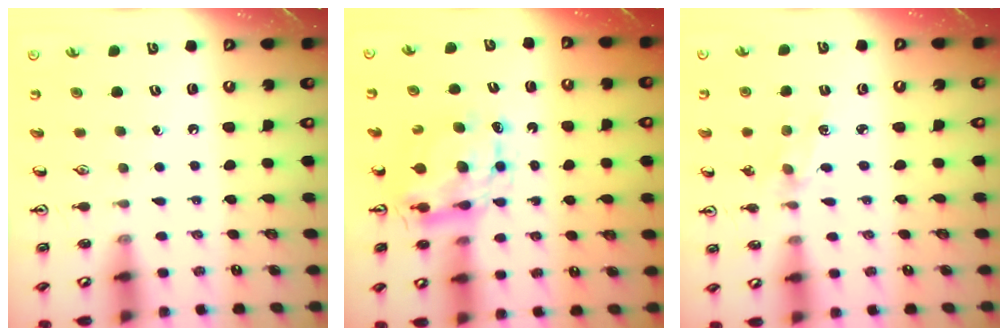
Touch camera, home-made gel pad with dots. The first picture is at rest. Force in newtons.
{"total": 8.4, "press": 8.3, "slide": 0.7}
{"total": 1.6, "press": 1.6, "slide": 0.1}